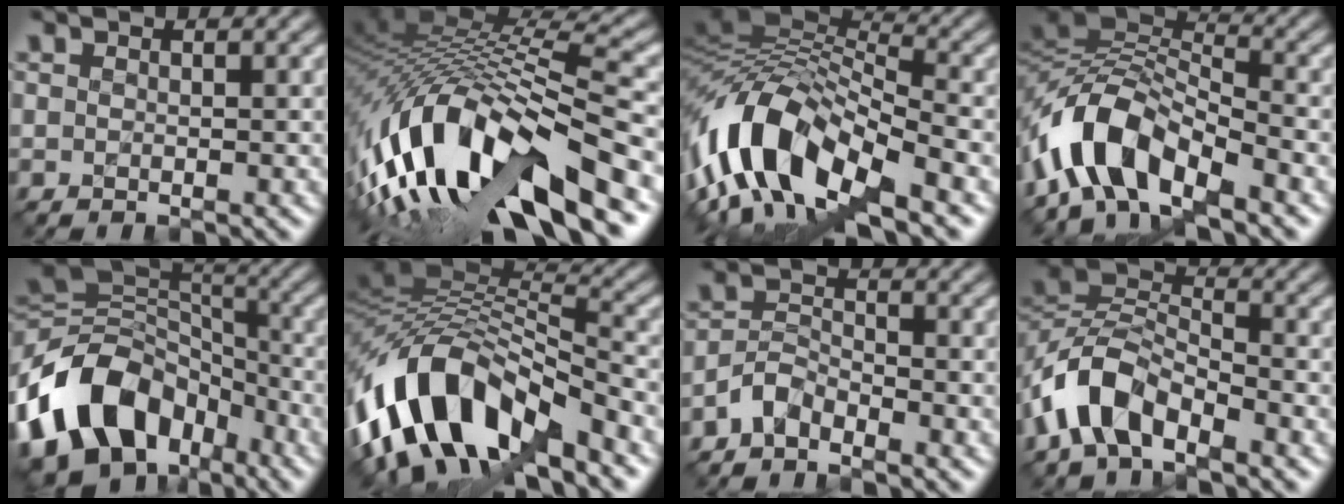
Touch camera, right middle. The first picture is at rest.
{"total": 15.5, "force": [-6.1, 5.8, 13.0], "torque": [-0.263, 0.022, -0.114]}
{"total": 12.4, "force": [-4.9, 5.6, 9.9], "torque": [-0.185, 0.023, -0.102]}
{"total": 8.3, "force": [-5.0, 3.8, 5.4], "torque": [-0.093, 0.014, -0.103]}
{"total": 13.2, "force": [-6.2, 9.3, 7.2], "torque": [-0.145, 0.017, -0.119]}
{"total": 12.4, "force": [-5.6, 5.8, 9.4], "torque": [-0.168, 0.018, -0.097]}
{"total": 2.1, "force": [-1.8, 0.7, 0.6], "torque": [-0.017, 0.011, -0.044]}
{"total": 5.7, "force": [-3.5, 3.1, 3.2], "torque": [-0.058, 0.007, -0.078]}